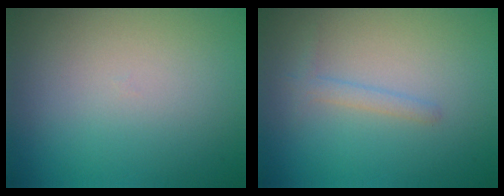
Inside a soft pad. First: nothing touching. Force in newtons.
{"total": 1.2, "press": 1.2, "slide": 0.0}